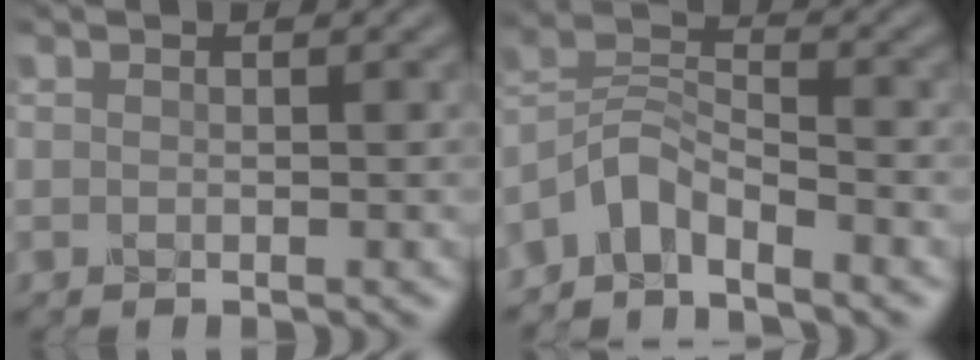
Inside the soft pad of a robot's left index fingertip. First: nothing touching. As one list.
[{"total": 3.9, "force": [-3.2, 1.3, 1.7], "torque": [-0.032, 0.010, -0.078]}]